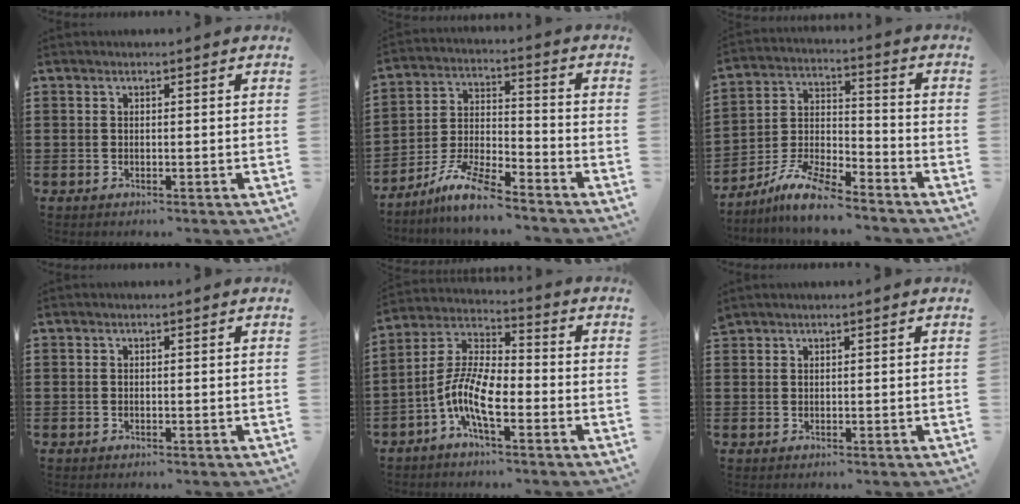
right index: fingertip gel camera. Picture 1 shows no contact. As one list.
[{"total": 8.2, "force": [-7.0, 1.0, 4.1], "torque": [-0.096, -0.001, -0.140]}, {"total": 8.8, "force": [-7.8, 1.7, 3.8], "torque": [-0.089, 0.009, -0.154]}, {"total": 0.0}, {"total": 9.4, "force": [-4.0, 3.3, 7.9], "torque": [-0.193, -0.008, -0.084]}, {"total": 0.7, "force": [0.7, 0.2, -0.2], "torque": [0.002, 0.001, 0.014]}]